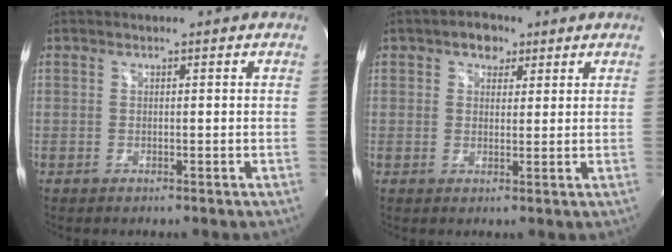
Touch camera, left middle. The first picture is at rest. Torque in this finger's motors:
{"motor_torque": [0.35, -0.26, -0.03, 0.00]}